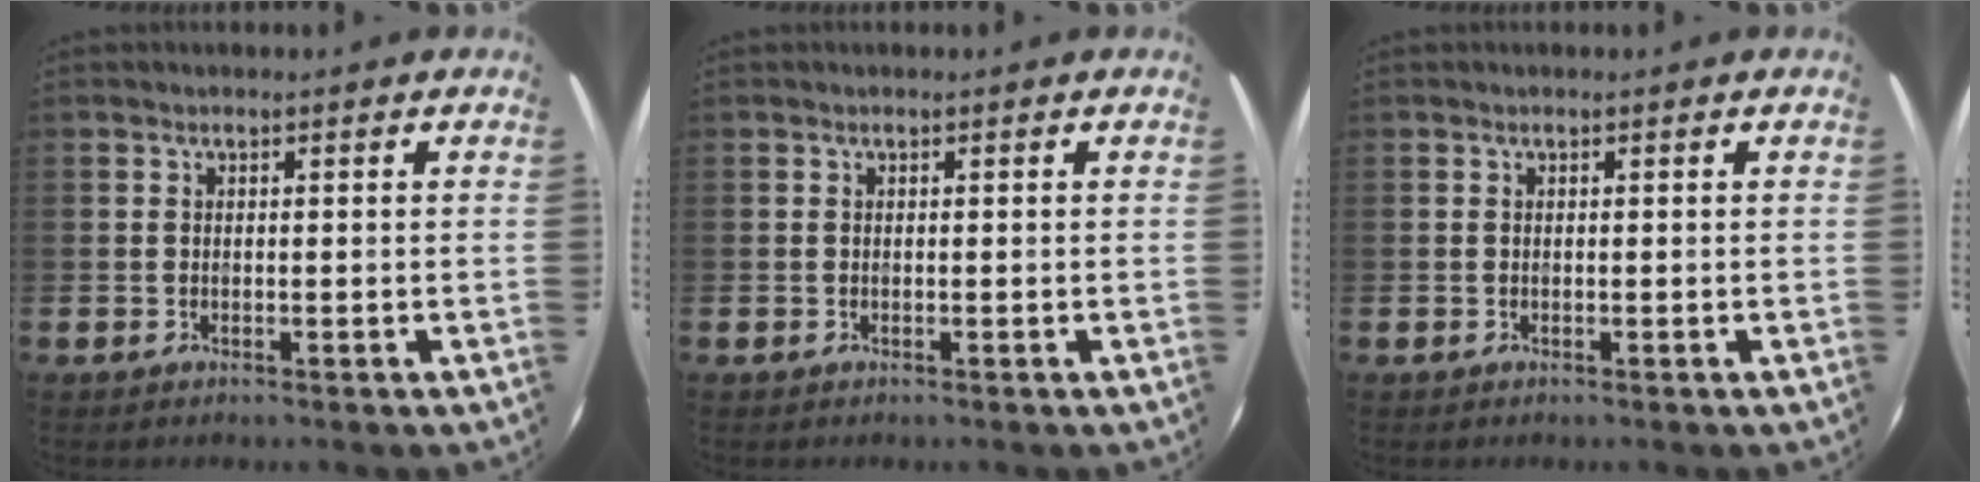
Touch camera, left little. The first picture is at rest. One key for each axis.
{"total": 0.0}
{"total": 0.0}